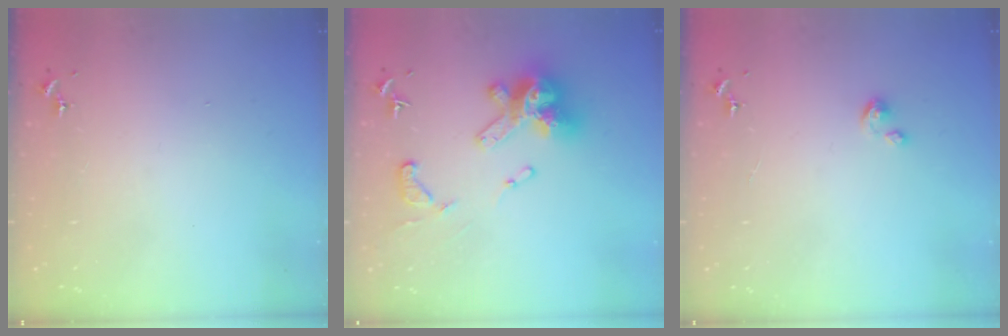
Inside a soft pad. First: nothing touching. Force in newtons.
{"total": 18.2, "press": 18.2, "slide": 1.7}
{"total": 2.1, "press": 2.1, "slide": 0.1}